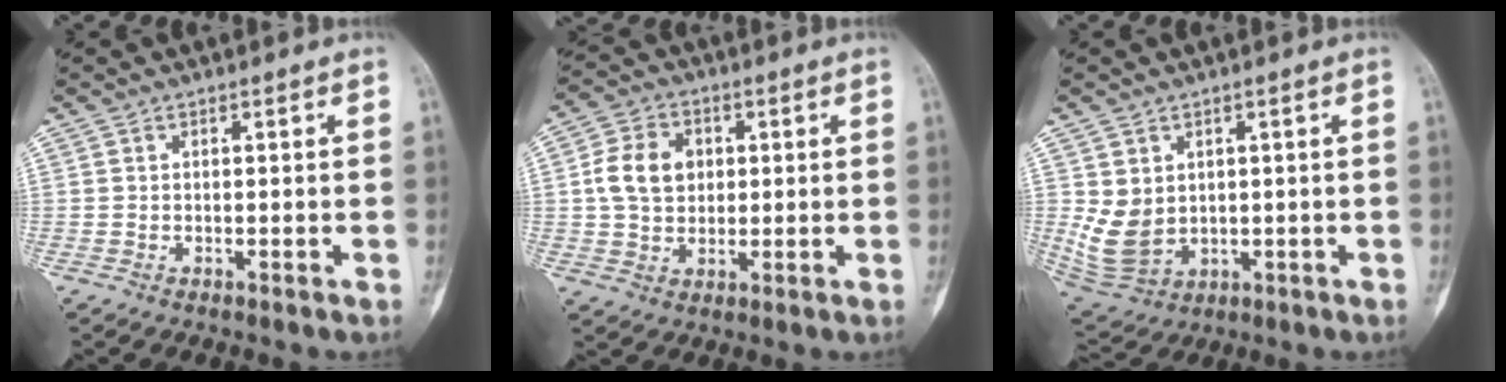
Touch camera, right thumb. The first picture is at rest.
{"total": 9.2, "force": [1.4, 7.1, 5.7], "torque": [-0.085, 0.005, 0.021]}
{"total": 8.0, "force": [1.0, 6.4, 4.7], "torque": [-0.078, -0.010, 0.046]}